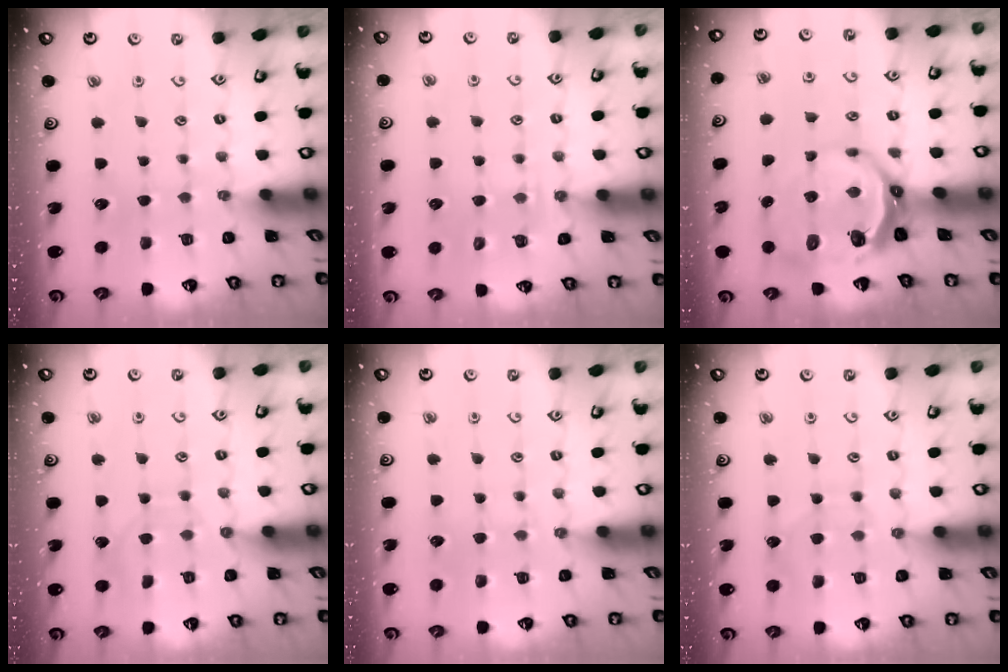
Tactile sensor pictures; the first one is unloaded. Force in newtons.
{"total": 6.1, "press": 6.0, "slide": 0.9}
{"total": 10.1, "press": 9.2, "slide": 4.3}
{"total": 5.6, "press": 5.5, "slide": 0.6}
{"total": 4.4, "press": 4.4, "slide": 0.5}
{"total": 4.7, "press": 4.6, "slide": 0.6}